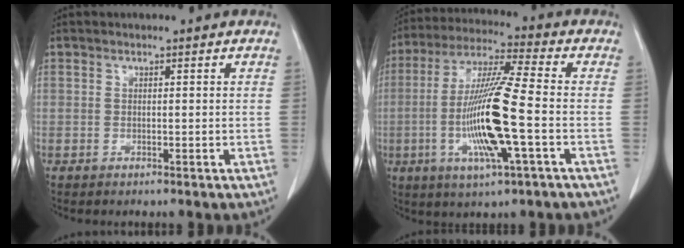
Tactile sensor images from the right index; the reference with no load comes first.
{"total": 14.9, "force": [-3.1, 0.4, 14.6], "torque": [-0.294, -0.009, -0.061]}